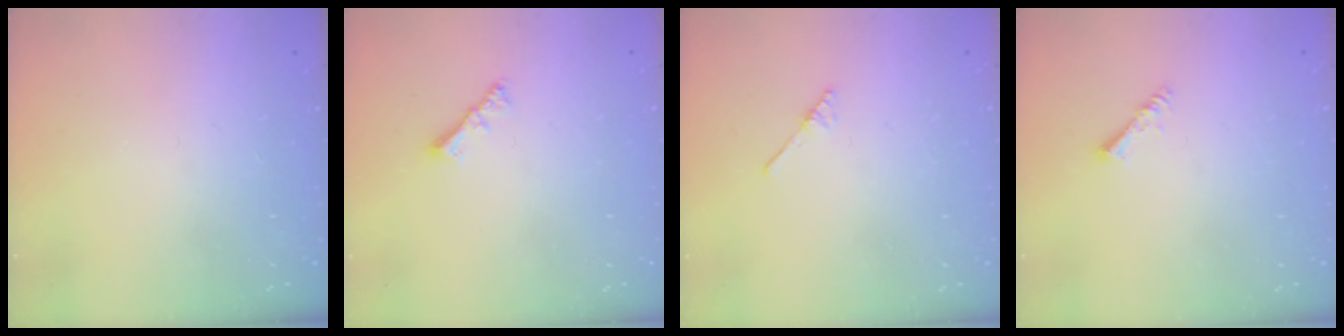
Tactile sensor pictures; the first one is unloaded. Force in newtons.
{"total": 2.4, "press": 2.4, "slide": 0.6}
{"total": 1.9, "press": 1.8, "slide": 0.3}
{"total": 1.6, "press": 1.5, "slide": 0.3}